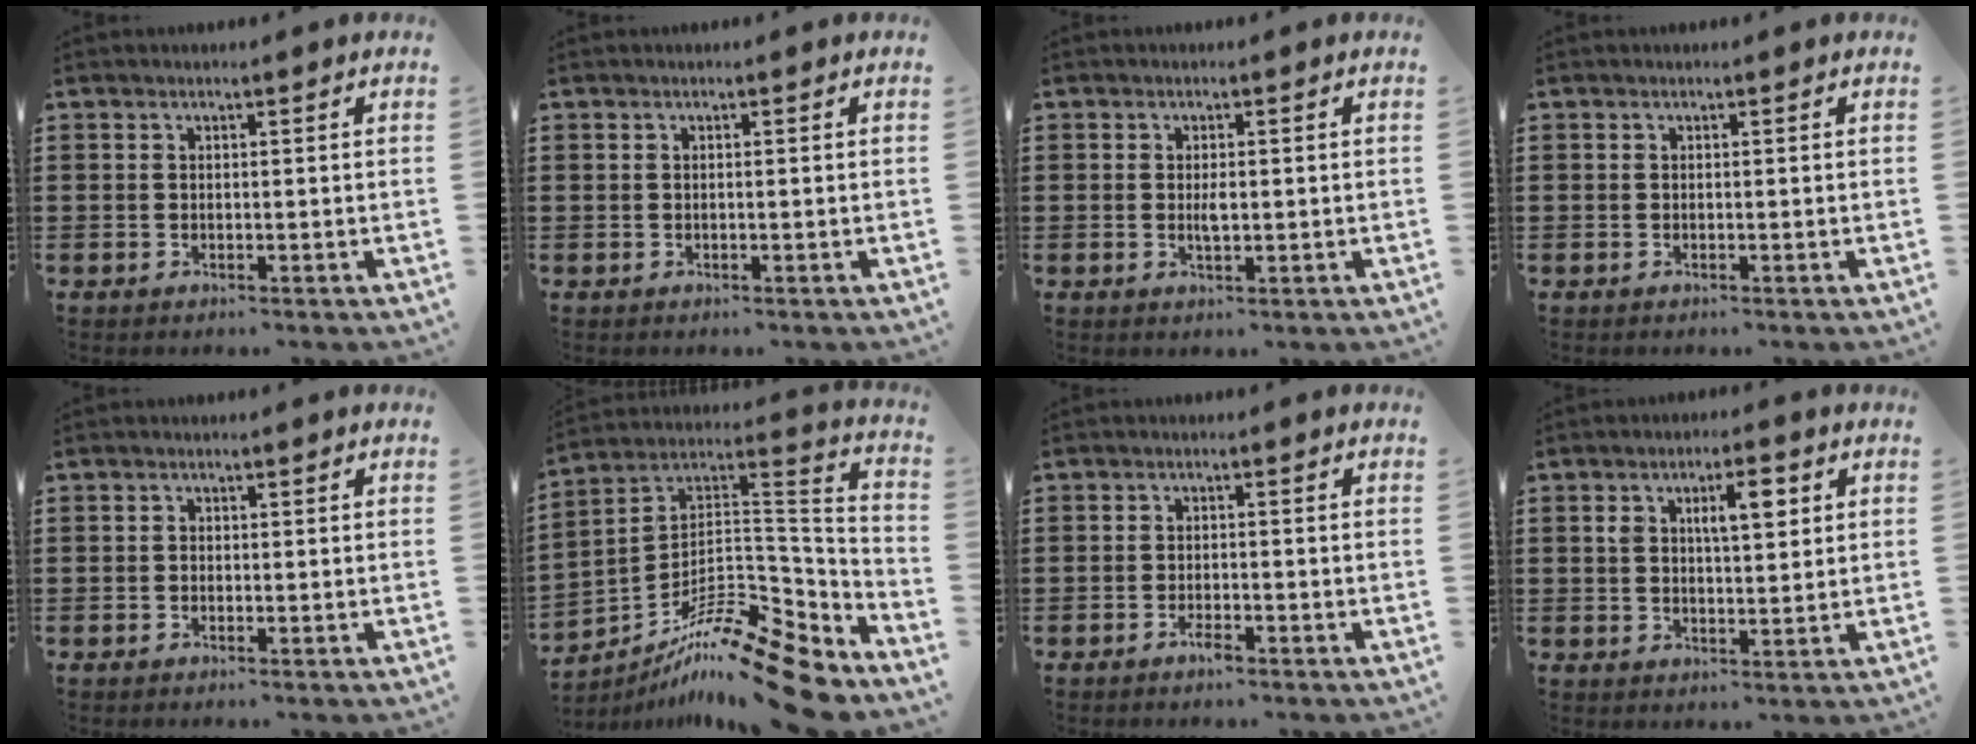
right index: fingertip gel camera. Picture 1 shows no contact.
{"total": 0.0}
{"total": 2.2, "force": [-0.1, 0.7, 2.1], "torque": [-0.040, -0.001, -0.002]}
{"total": 0.0}
{"total": 0.5, "force": [-0.2, 0.4, 0.3], "torque": [-0.007, 0.001, -0.004]}
{"total": 15.7, "force": [-12.0, 3.1, 9.5], "torque": [-0.158, 0.037, -0.219]}
{"total": 1.7, "force": [-1.2, 0.4, 1.2], "torque": [-0.023, -0.003, -0.020]}
{"total": 5.8, "force": [1.9, 2.2, 5.1], "torque": [-0.083, -0.001, 0.024]}